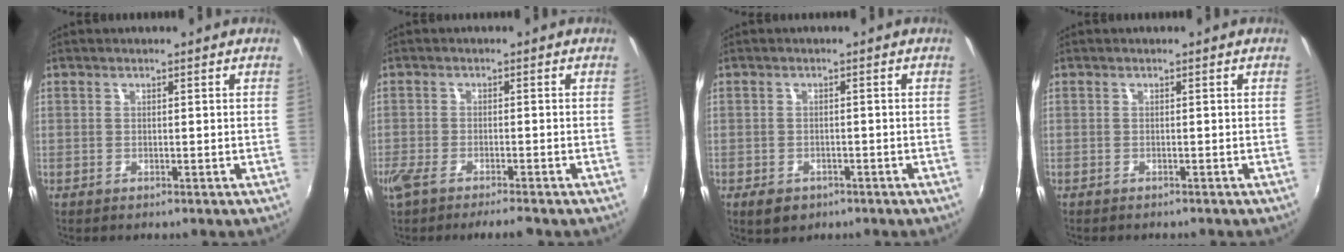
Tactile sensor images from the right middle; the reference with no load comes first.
{"total": 5.9, "force": [-4.7, 0.9, 3.5], "torque": [-0.089, -0.023, -0.087]}
{"total": 3.6, "force": [-2.0, 2.5, 1.6], "torque": [-0.037, -0.006, -0.028]}
{"total": 0.7, "force": [-0.7, 0.2, 0.2], "torque": [-0.006, -0.002, -0.010]}